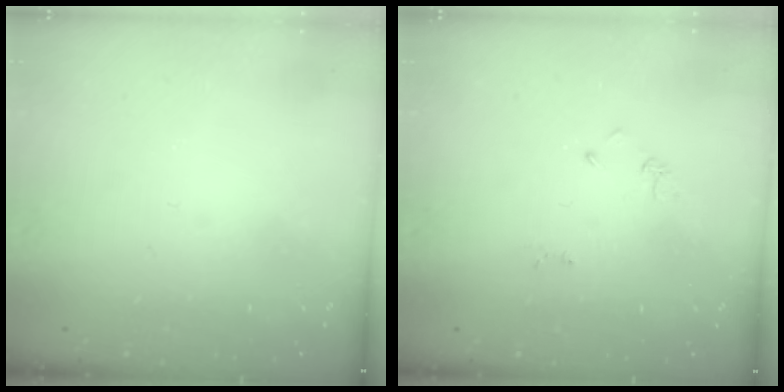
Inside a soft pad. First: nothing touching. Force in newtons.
{"total": 2.6, "press": 2.6, "slide": 0.4}